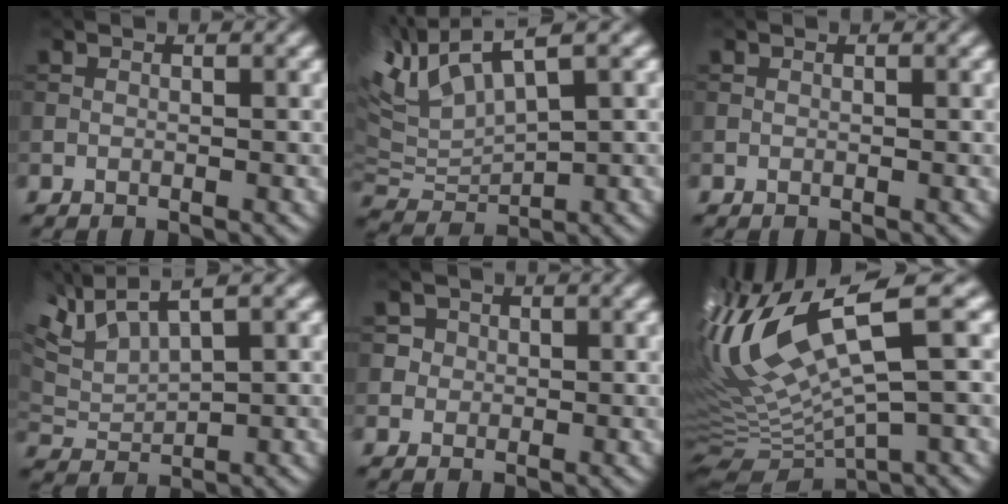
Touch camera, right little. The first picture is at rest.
{"total": 7.2, "force": [4.3, 2.3, 5.3], "torque": [-0.122, 0.022, 0.080]}
{"total": 0.0}
{"total": 6.6, "force": [4.9, 1.7, 4.2], "torque": [-0.092, 0.024, 0.087]}
{"total": 2.2, "force": [0.7, 2.0, 0.6], "torque": [-0.005, -0.003, 0.014]}
{"total": 13.2, "force": [3.6, 3.7, 12.1], "torque": [-0.255, 0.015, 0.089]}